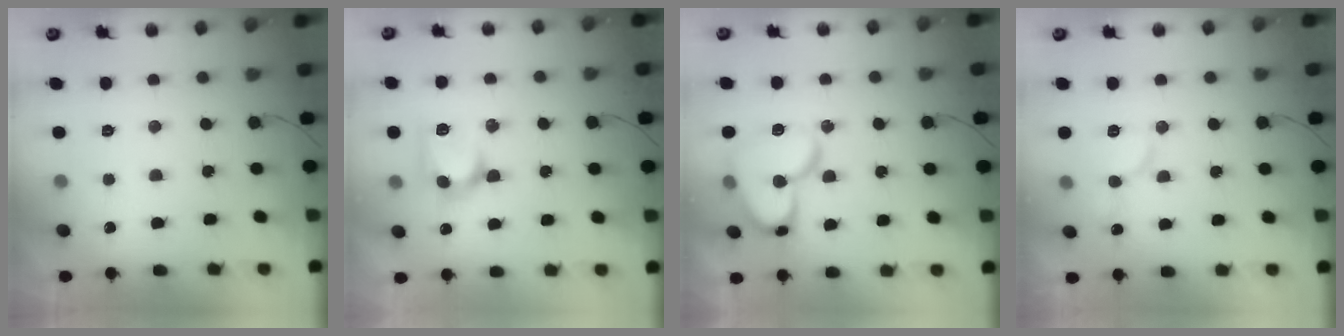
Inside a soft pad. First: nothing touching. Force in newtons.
{"total": 11.5, "press": 11.5, "slide": 0.3}
{"total": 16.5, "press": 16.4, "slide": 2.0}
{"total": 10.2, "press": 10.1, "slide": 1.3}